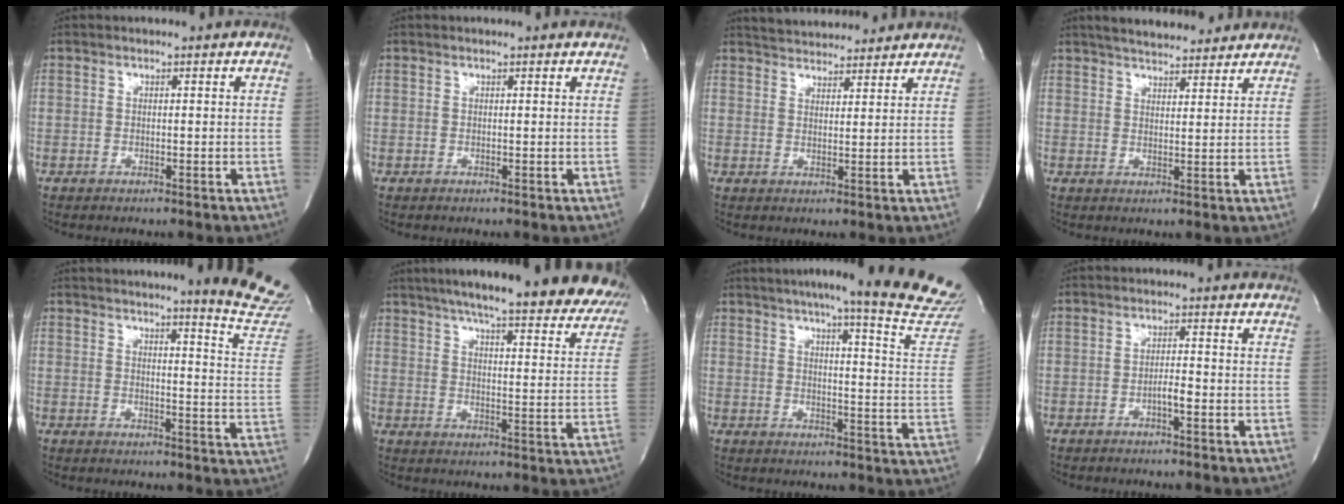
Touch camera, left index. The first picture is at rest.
{"total": 0.6, "force": [0.5, 0.0, 0.2], "torque": [-0.010, 0.002, 0.006]}
{"total": 9.3, "force": [8.8, 2.1, 2.2], "torque": [-0.032, 0.016, 0.124]}
{"total": 11.1, "force": [9.9, 2.6, 4.2], "torque": [-0.059, 0.015, 0.135]}
{"total": 13.5, "force": [12.4, -1.0, 5.2], "torque": [-0.056, -0.104, 0.123]}
{"total": 30.1, "force": [25.7, 4.8, 14.9], "torque": [-0.208, -0.046, 0.310]}
{"total": 23.0, "force": [20.4, -0.4, 10.7], "torque": [-0.146, -0.089, 0.234]}
{"total": 2.1, "force": [-1.1, 0.2, 1.7], "torque": [-0.028, -0.003, -0.021]}